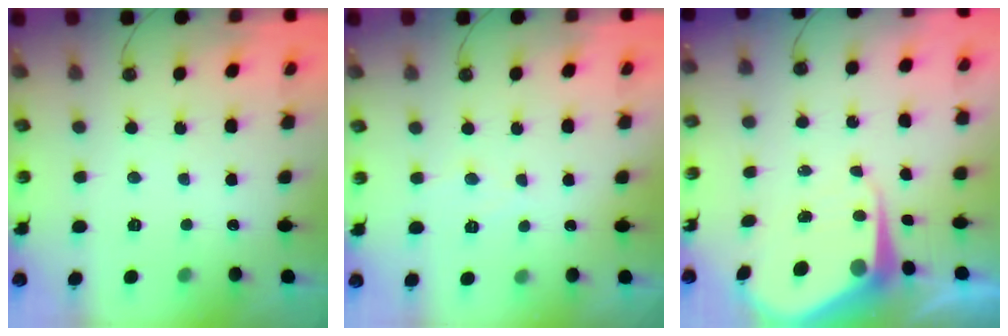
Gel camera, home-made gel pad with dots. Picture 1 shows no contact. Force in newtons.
{"total": 4.3, "press": 4.3, "slide": 0.4}
{"total": 10.5, "press": 10.5, "slide": 0.9}